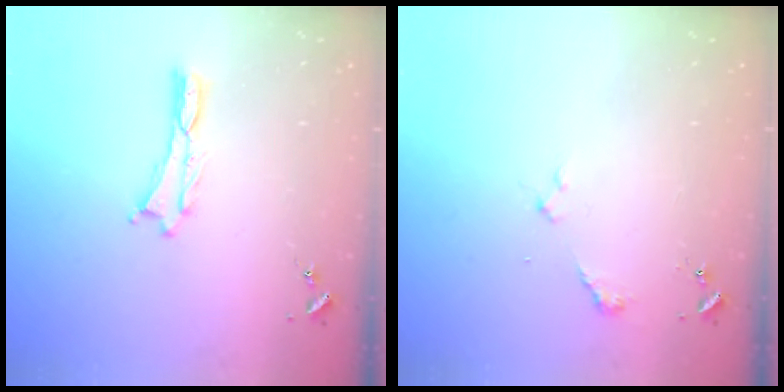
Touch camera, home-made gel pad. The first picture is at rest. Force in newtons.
{"total": 2.4, "press": 2.3, "slide": 0.3}